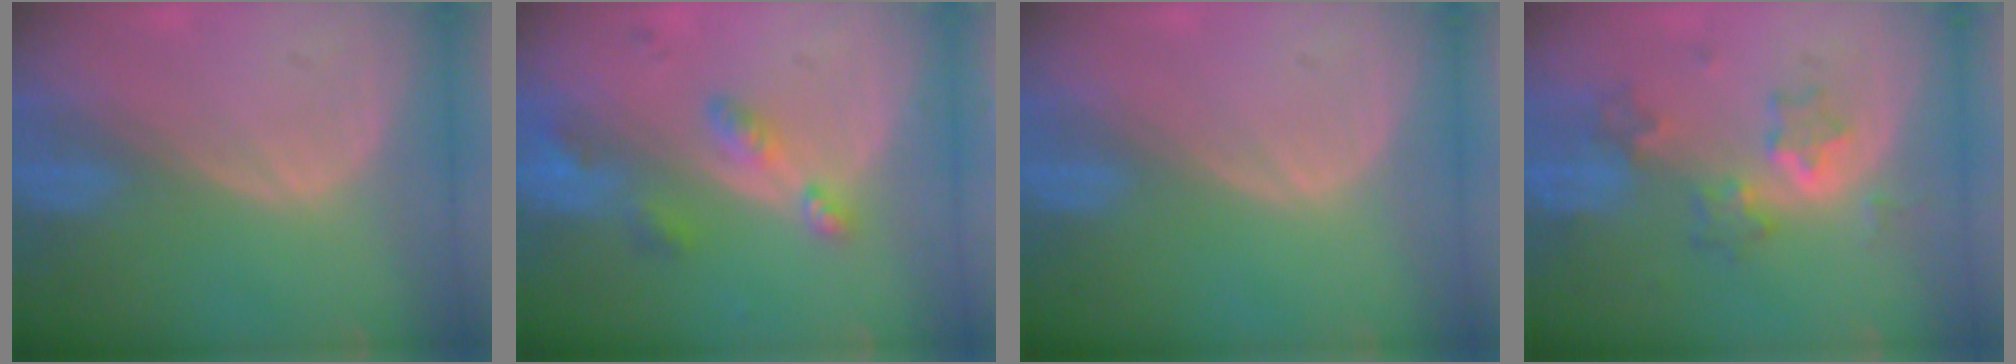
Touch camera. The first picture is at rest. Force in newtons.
{"total": 5.3, "press": 4.8, "slide": 2.2}
{"total": 0.0}
{"total": 6.0, "press": 5.8, "slide": 1.8}